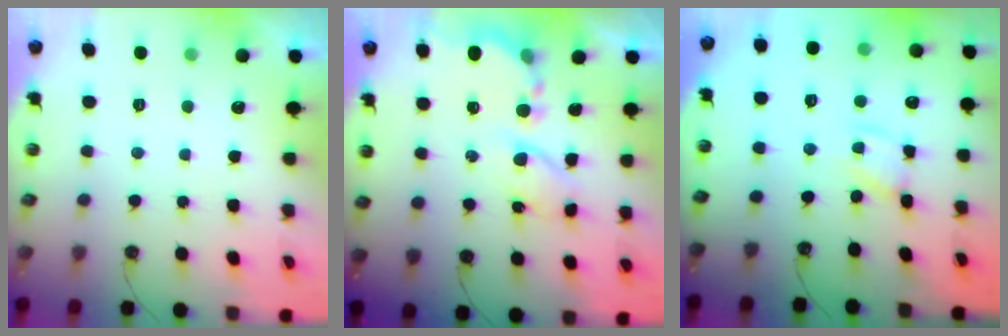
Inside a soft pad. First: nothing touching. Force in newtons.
{"total": 7.7, "press": 7.6, "slide": 0.6}
{"total": 2.7, "press": 2.7, "slide": 0.1}